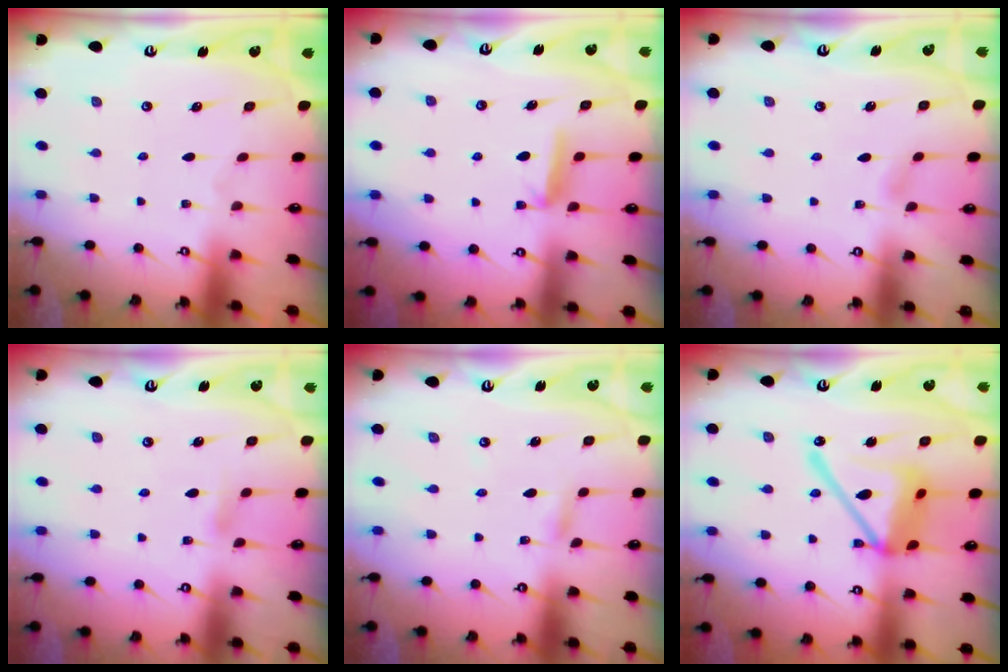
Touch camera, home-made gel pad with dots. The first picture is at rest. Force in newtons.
{"total": 5.4, "press": 5.4, "slide": 0.5}
{"total": 6.2, "press": 6.2, "slide": 0.6}
{"total": 3.7, "press": 3.7, "slide": 0.4}
{"total": 3.3, "press": 3.3, "slide": 0.2}
{"total": 17.6, "press": 17.5, "slide": 1.8}